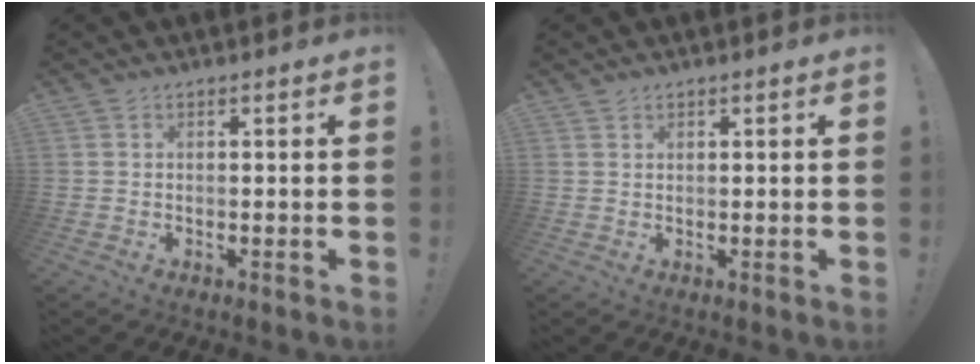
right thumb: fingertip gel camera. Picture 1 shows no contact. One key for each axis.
{"total": 1.0, "fx": 0.8, "fy": 0.5, "fz": 0.2, "tx": 0.005, "ty": -0.004, "tz": 0.014}